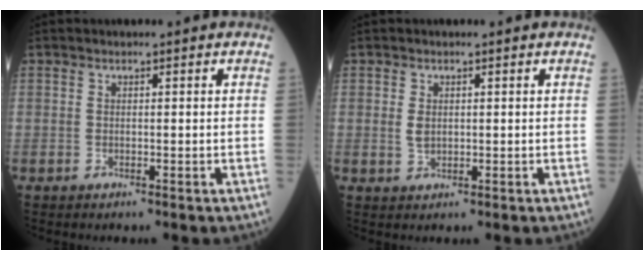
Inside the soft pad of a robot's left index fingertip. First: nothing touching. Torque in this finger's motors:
{"motor_torque": [0.52, -0.20, 0.04, -0.01]}